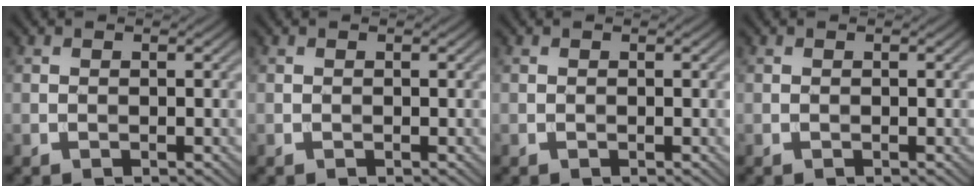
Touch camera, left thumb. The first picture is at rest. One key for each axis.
{"total": 0.0}
{"total": 0.0}
{"total": 0.0}